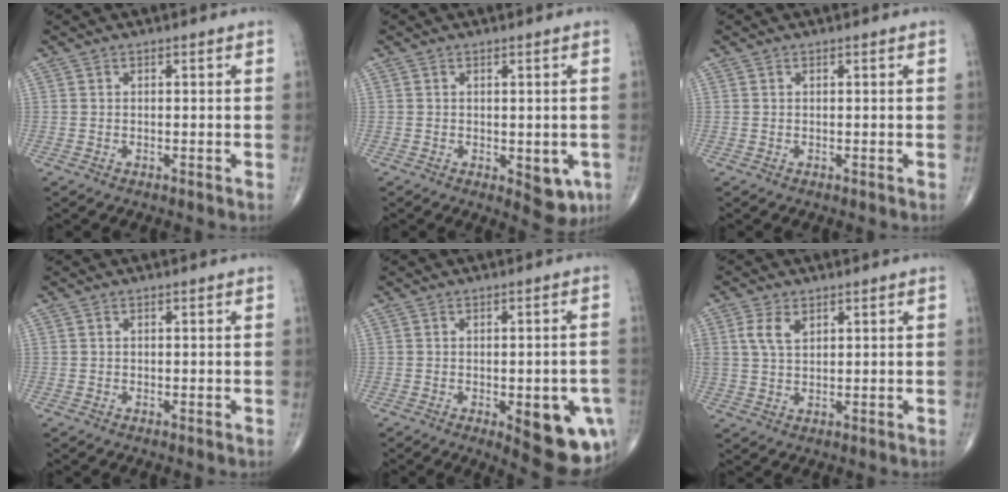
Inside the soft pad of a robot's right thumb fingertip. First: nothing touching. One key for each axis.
{"total": 5.8, "fx": -1.6, "fy": 3.0, "fz": 4.7, "tx": -0.032, "ty": -0.007, "tz": -0.013}
{"total": 0.0}
{"total": 0.0}
{"total": 13.8, "fx": -4.5, "fy": 5.5, "fz": 11.8, "tx": -0.112, "ty": 0.002, "tz": -0.037}
{"total": 4.5, "fx": 2.0, "fy": 2.6, "fz": 3.1, "tx": -0.059, "ty": -0.002, "tz": 0.042}